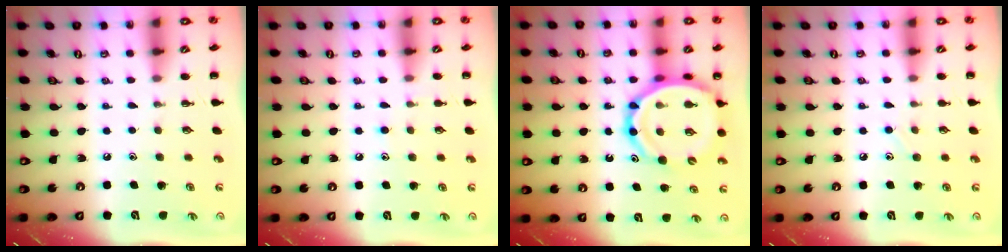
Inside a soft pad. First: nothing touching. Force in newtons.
{"total": 7.8, "press": 7.4, "slide": 2.2}
{"total": 16.6, "press": 16.1, "slide": 4.1}
{"total": 6.2, "press": 5.9, "slide": 2.0}